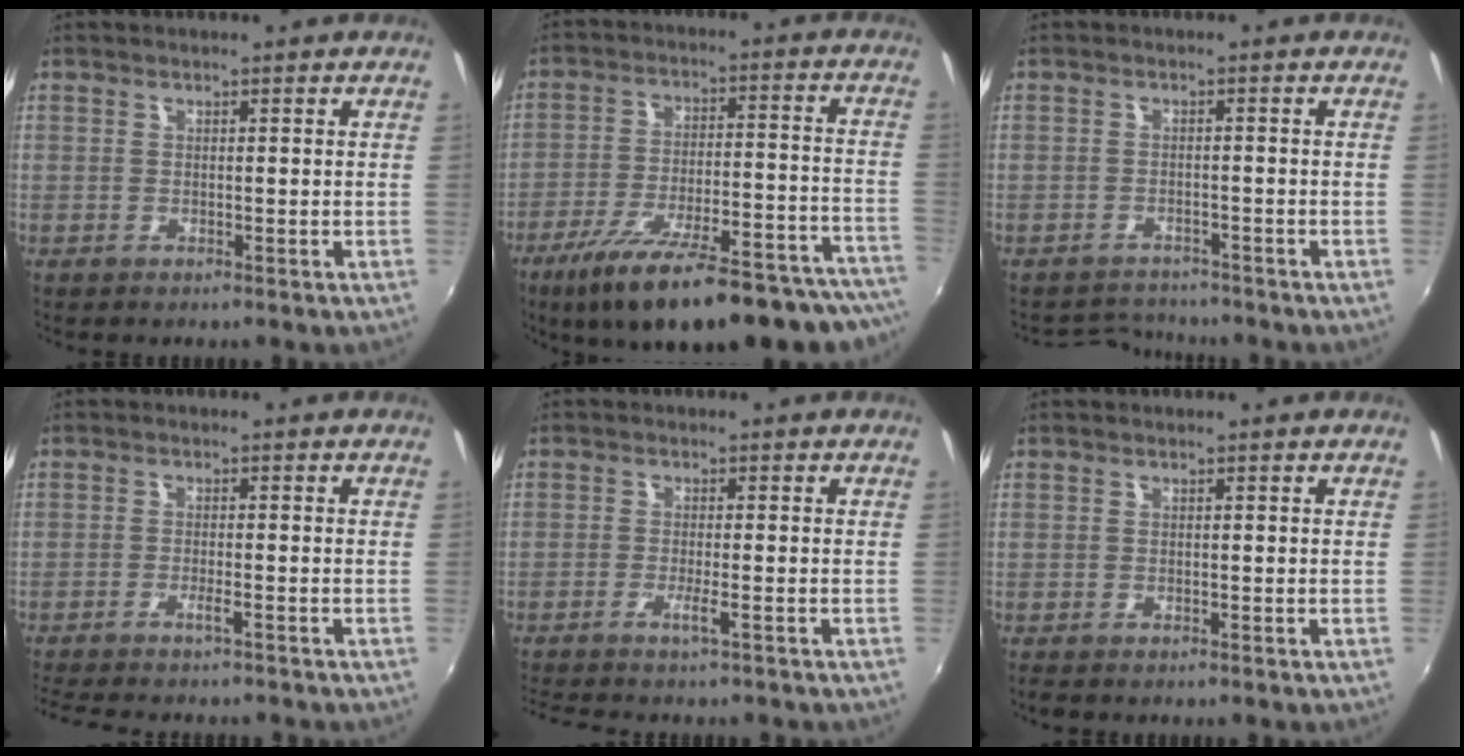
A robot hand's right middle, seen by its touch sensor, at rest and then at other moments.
{"total": 28.9, "force": [-24.0, 5.7, 15.0], "torque": [-0.218, -0.043, -0.330]}
{"total": 4.1, "force": [-4.0, 1.0, -0.4], "torque": [-0.009, 0.009, -0.068]}
{"total": 6.5, "force": [-5.7, 0.4, 3.1], "torque": [-0.074, -0.011, -0.095]}
{"total": 4.1, "force": [-3.2, -0.3, 2.5], "torque": [-0.060, -0.005, -0.061]}
{"total": 0.9, "force": [-0.7, 0.3, 0.4], "torque": [-0.010, -0.006, -0.014]}